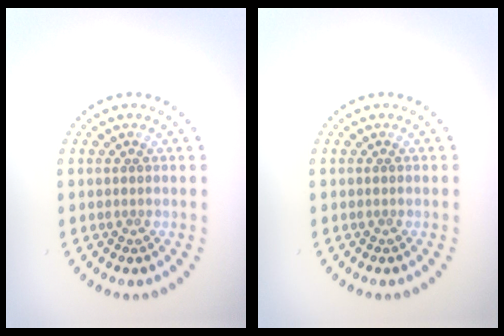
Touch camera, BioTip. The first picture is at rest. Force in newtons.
{"total": 0.0}